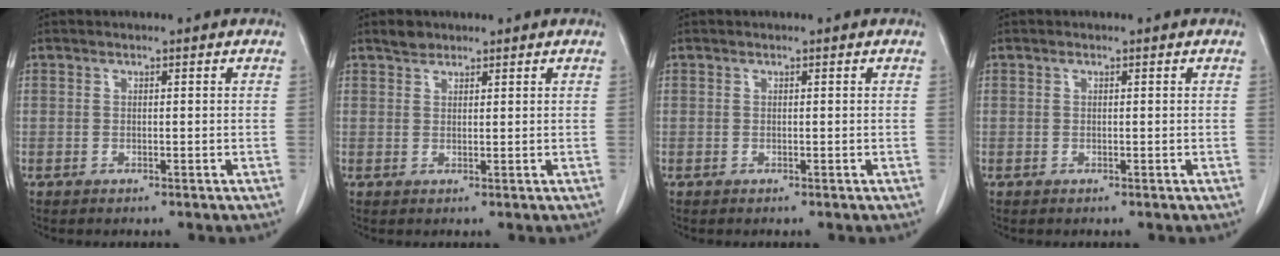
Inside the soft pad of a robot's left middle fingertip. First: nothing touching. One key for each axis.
{"total": 1.8, "fx": 1.5, "fy": 0.8, "fz": 0.4, "tx": -0.012, "ty": 0.004, "tz": 0.028}
{"total": 0.0}
{"total": 0.0}